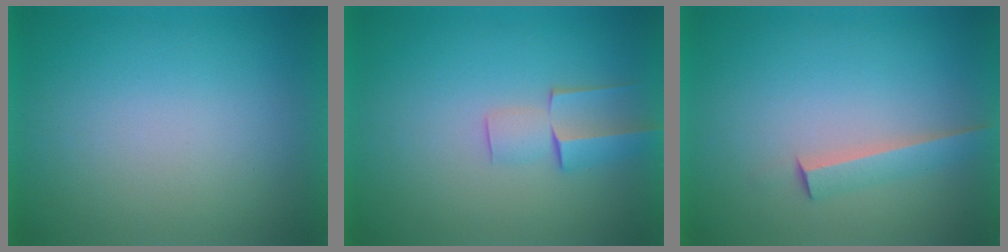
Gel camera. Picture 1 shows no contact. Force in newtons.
{"total": 2.6}
{"total": 2.7}